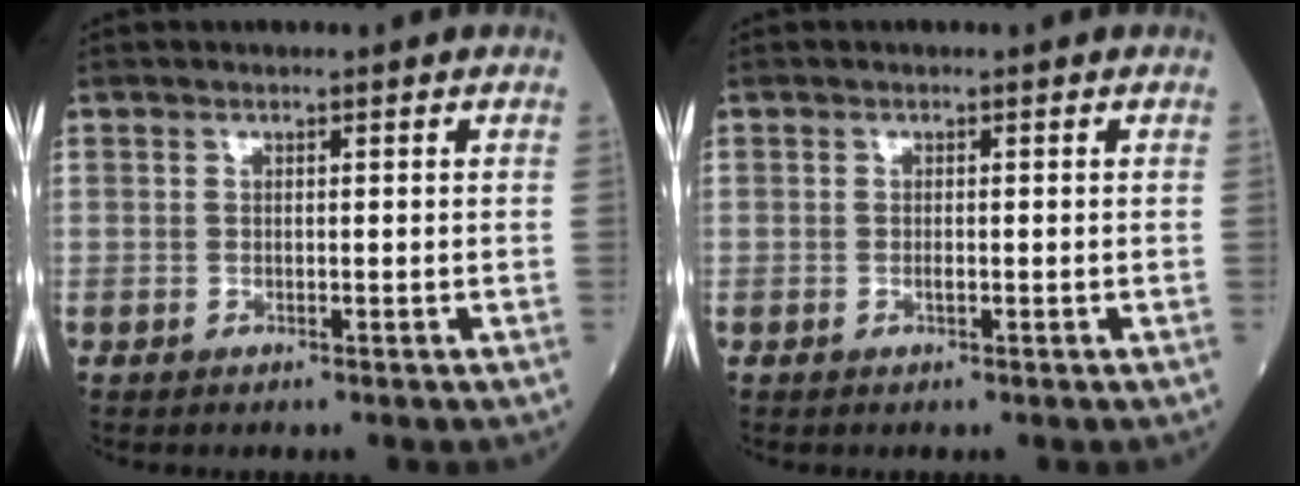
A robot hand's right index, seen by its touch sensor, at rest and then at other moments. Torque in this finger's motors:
{"motor_torque": [0.15, -0.05, 0.08, 0.03]}